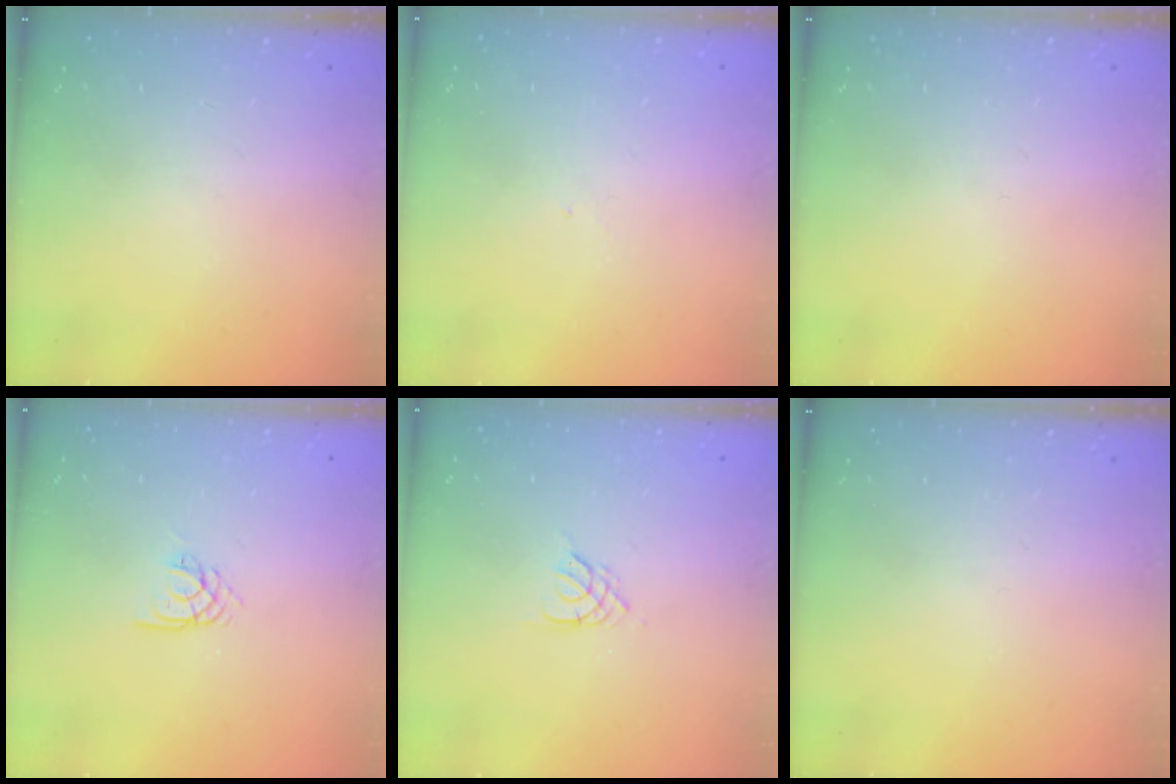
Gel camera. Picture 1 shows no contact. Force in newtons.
{"total": 2.8, "press": 2.8, "slide": 0.5}
{"total": 0.0}
{"total": 2.1, "press": 2.1, "slide": 0.2}
{"total": 1.8, "press": 1.8, "slide": 0.4}
{"total": 0.0}